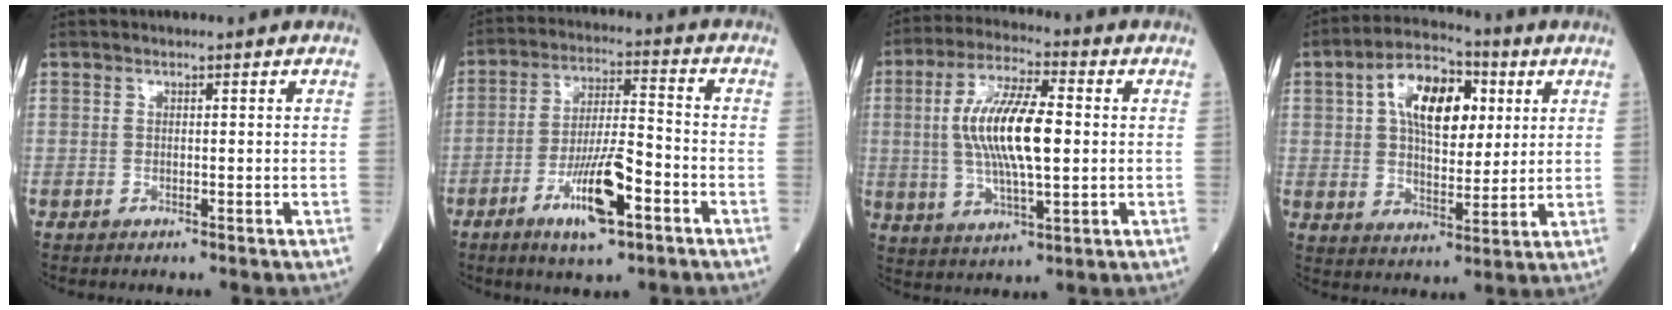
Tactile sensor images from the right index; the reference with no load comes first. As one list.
[{"total": 10.9, "force": [-5.2, 2.1, 9.4], "torque": [-0.175, -0.007, -0.091]}, {"total": 13.5, "force": [0.8, 3.5, 13.0], "torque": [-0.256, 0.008, 0.014]}, {"total": 12.8, "force": [4.0, 6.5, 10.3], "torque": [-0.182, 0.027, 0.066]}]